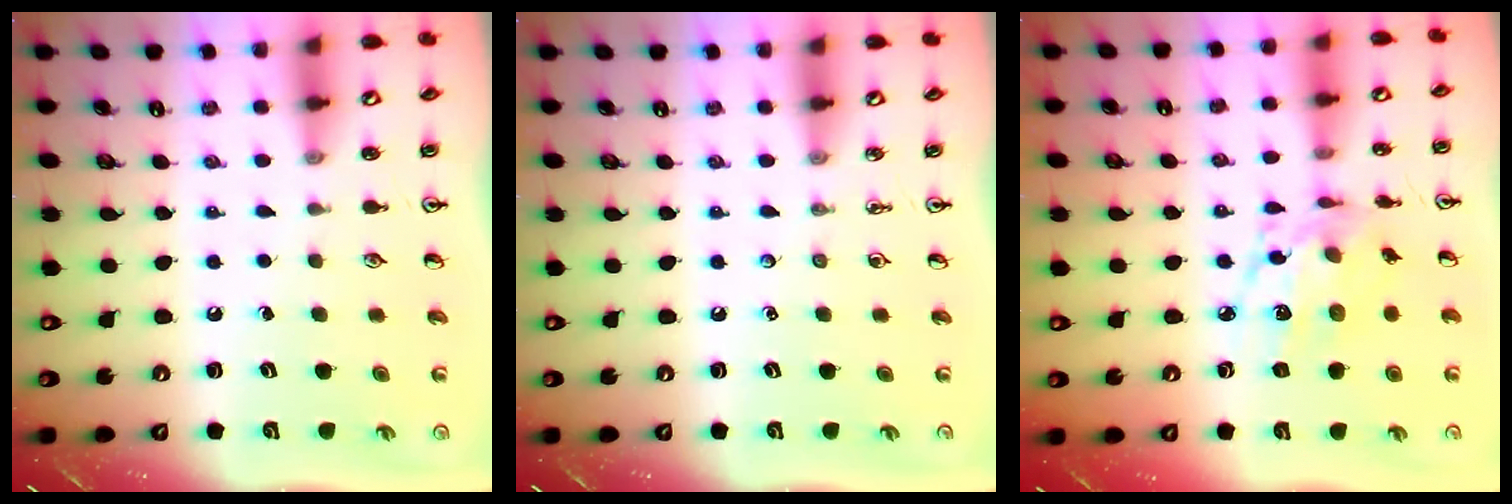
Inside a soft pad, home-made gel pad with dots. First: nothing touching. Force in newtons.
{"total": 0.0}
{"total": 11.6, "press": 11.5, "slide": 0.8}